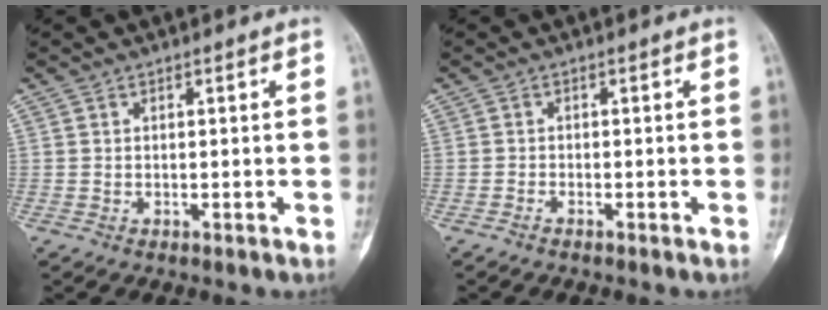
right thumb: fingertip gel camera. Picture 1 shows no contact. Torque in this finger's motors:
{"motor_torque": [-0.61, -0.47, -0.25, 0.09, -0.08]}